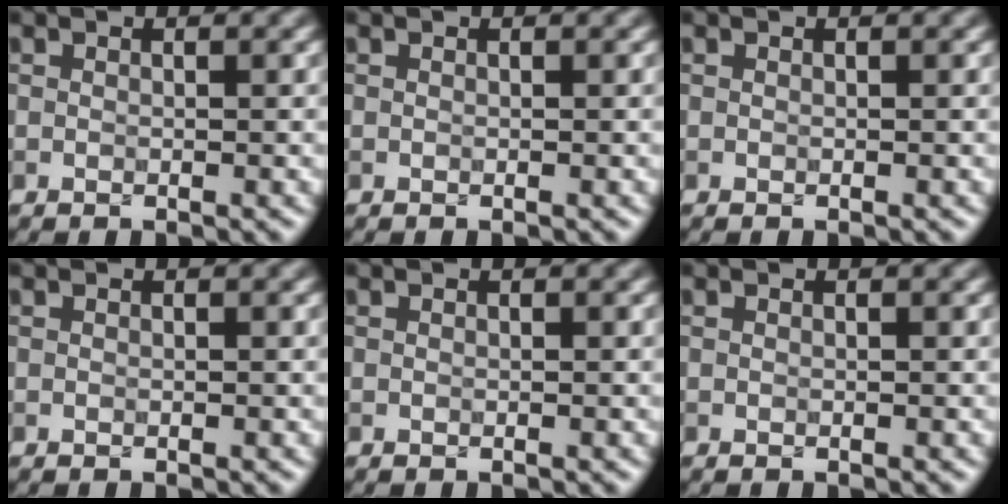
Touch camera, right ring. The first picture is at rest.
{"total": 0.0}
{"total": 0.0}
{"total": 0.0}
{"total": 0.0}
{"total": 0.0}